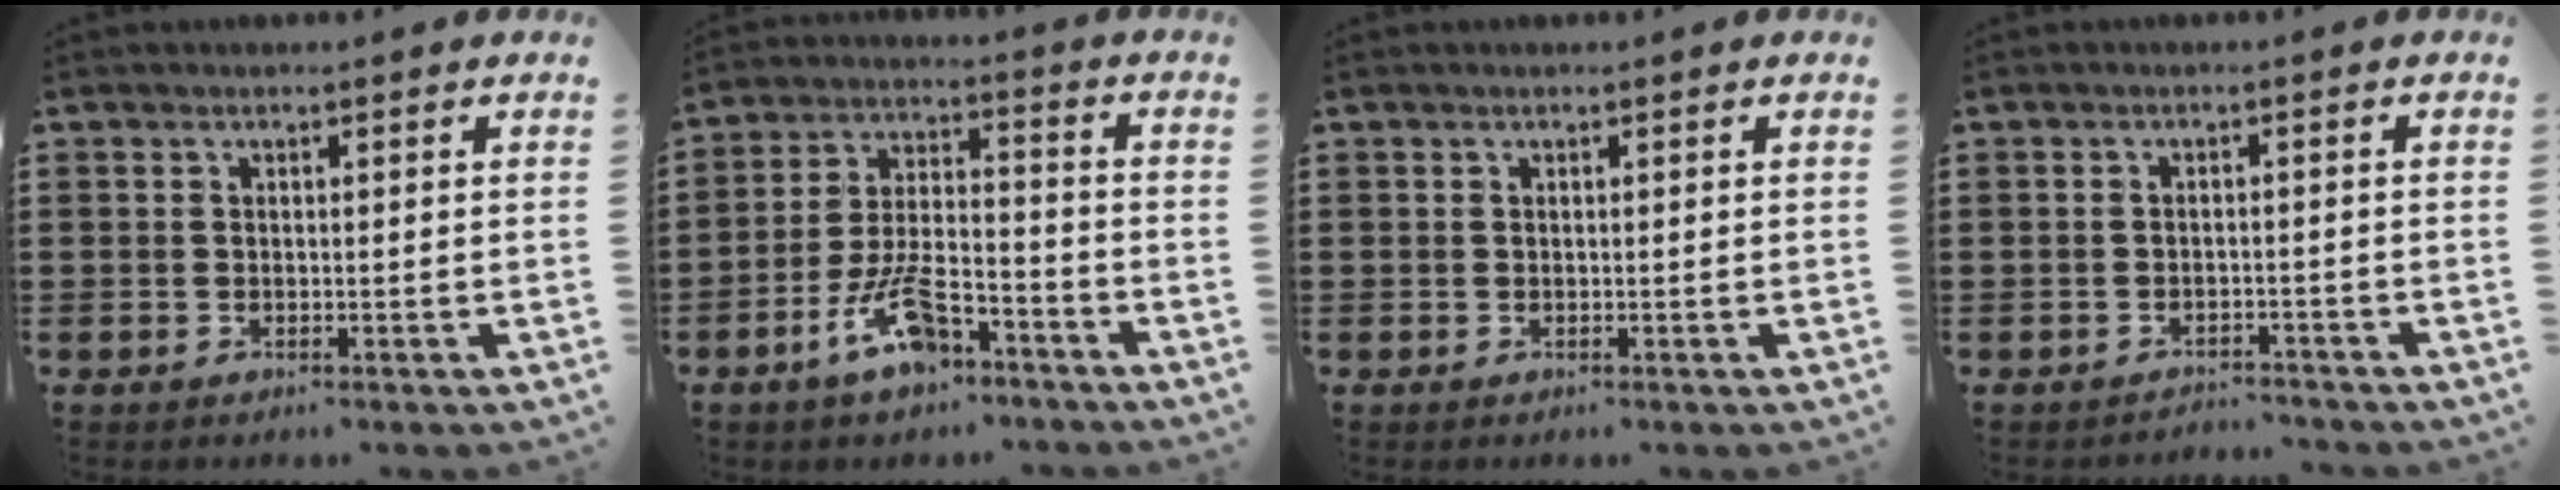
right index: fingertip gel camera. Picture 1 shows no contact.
{"total": 9.8, "force": [-5.9, 3.8, 6.8], "torque": [-0.152, 0.003, -0.110]}
{"total": 0.0}
{"total": 2.1, "force": [-2.1, 0.2, -0.2], "torque": [-0.004, 0.001, -0.048]}